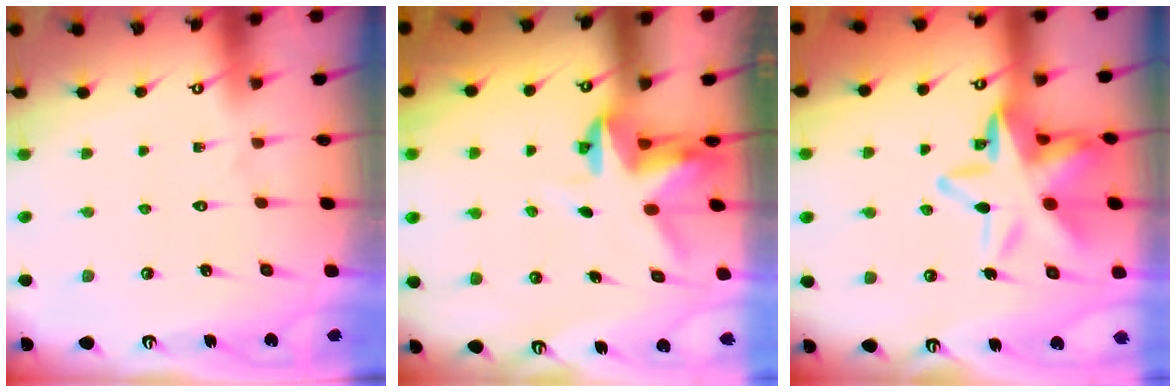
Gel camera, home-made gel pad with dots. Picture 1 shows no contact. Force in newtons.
{"total": 4.4, "press": 4.4, "slide": 0.2}
{"total": 15.9, "press": 15.7, "slide": 2.3}